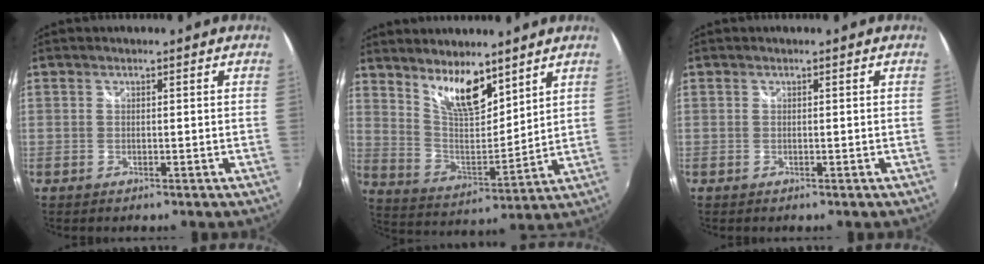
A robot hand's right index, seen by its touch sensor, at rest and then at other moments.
{"total": 11.2, "force": [8.0, 3.8, 6.8], "torque": [-0.119, -0.004, 0.155]}
{"total": 0.0}